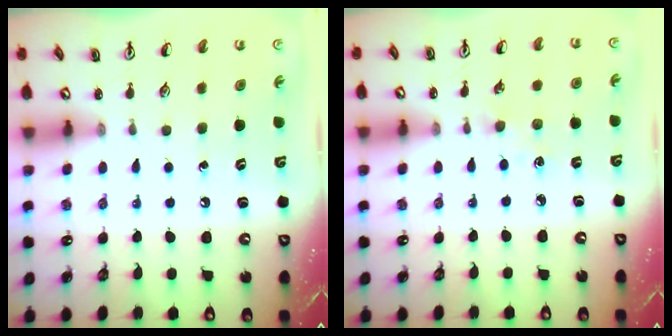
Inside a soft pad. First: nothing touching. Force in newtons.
{"total": 2.9, "press": 2.8, "slide": 0.4}